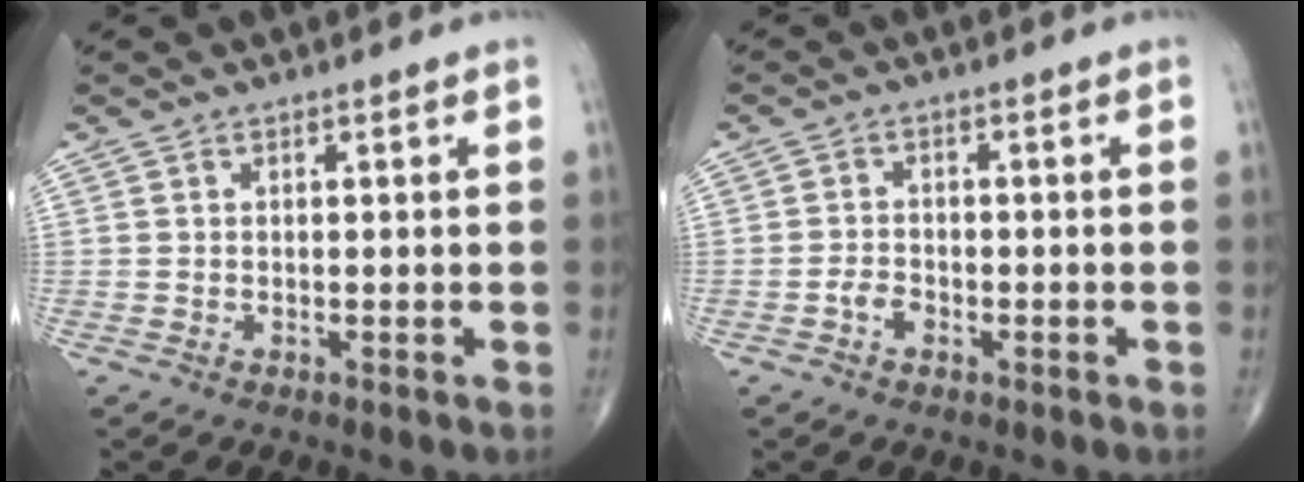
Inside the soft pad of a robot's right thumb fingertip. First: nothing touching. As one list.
[{"total": 2.5, "force": [-1.2, 1.7, 1.5], "torque": [-0.021, 0.009, -0.025]}]